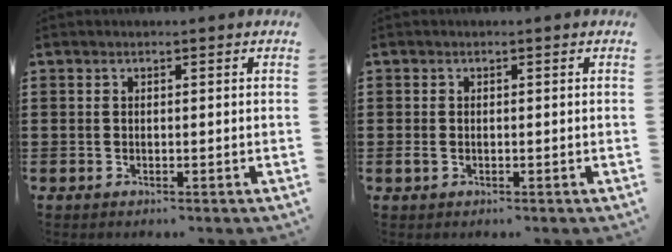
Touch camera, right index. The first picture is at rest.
{"total": 0.8, "force": [-0.2, 0.4, 0.6], "torque": [-0.022, -0.004, -0.006]}